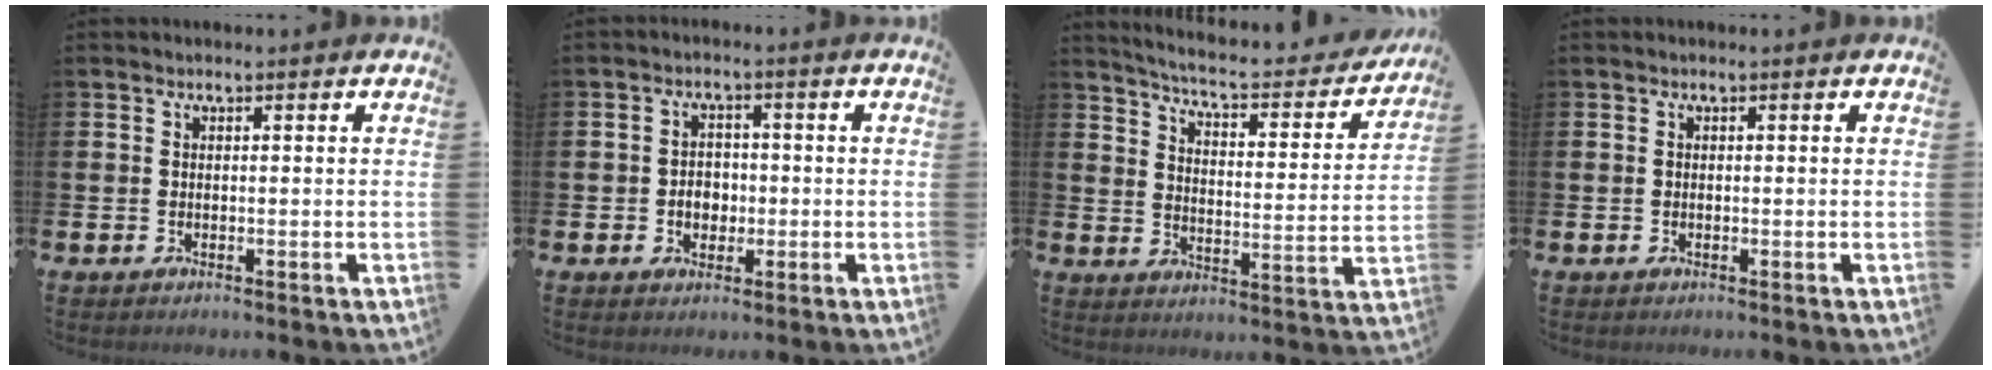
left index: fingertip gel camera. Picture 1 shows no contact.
{"total": 3.1, "force": [-0.6, 2.5, 1.7], "torque": [-0.019, -0.001, -0.018]}
{"total": 5.5, "force": [5.1, 0.5, 1.9], "torque": [-0.059, -0.045, 0.079]}
{"total": 0.0}